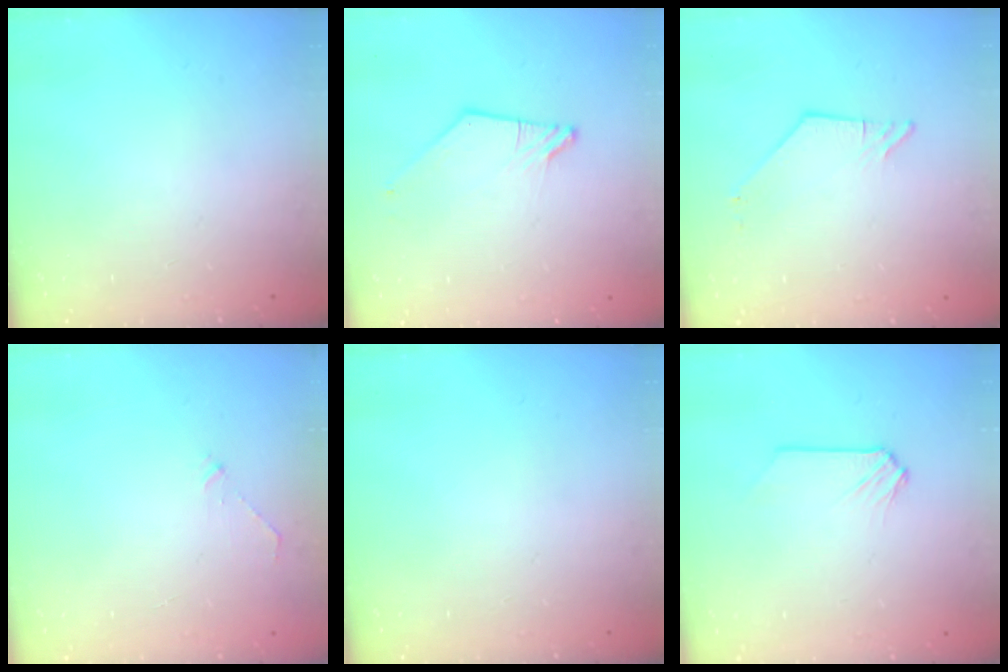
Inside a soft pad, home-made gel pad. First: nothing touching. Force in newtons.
{"total": 1.0, "press": 1.0, "slide": 0.1}
{"total": 2.7, "press": 2.7, "slide": 0.4}
{"total": 3.3, "press": 3.3, "slide": 0.6}
{"total": 0.0}
{"total": 0.0}